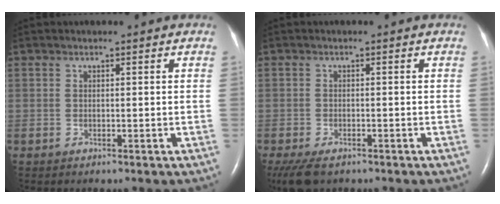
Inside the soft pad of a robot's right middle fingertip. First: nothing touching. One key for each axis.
{"total": 6.0, "fx": -4.3, "fy": 2.7, "fz": 3.3, "tx": -0.068, "ty": -0.013, "tz": -0.072}